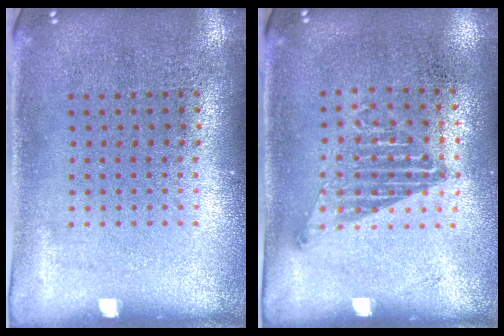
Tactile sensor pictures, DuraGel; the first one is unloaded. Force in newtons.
{"total": 1.1, "press": 1.0, "slide": 0.5}